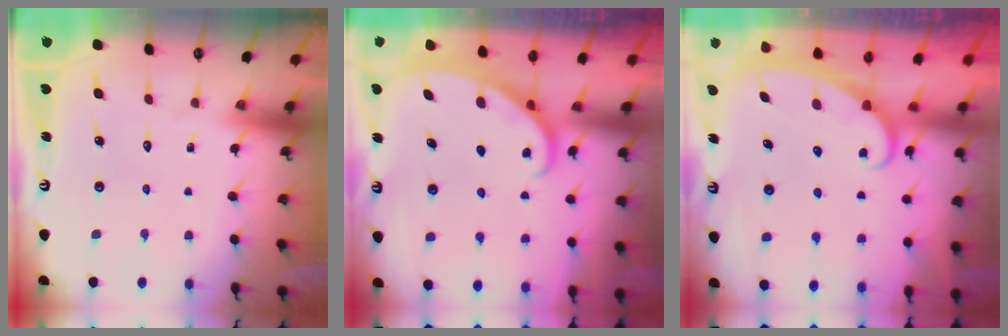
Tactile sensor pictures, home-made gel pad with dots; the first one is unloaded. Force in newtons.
{"total": 2.5, "press": 2.5, "slide": 0.2}
{"total": 2.4, "press": 2.3, "slide": 0.4}